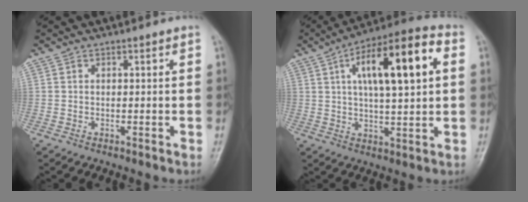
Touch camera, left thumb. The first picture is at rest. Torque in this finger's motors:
{"motor_torque": [0.32, 0.91, 0.25, 0.01, 0.16]}